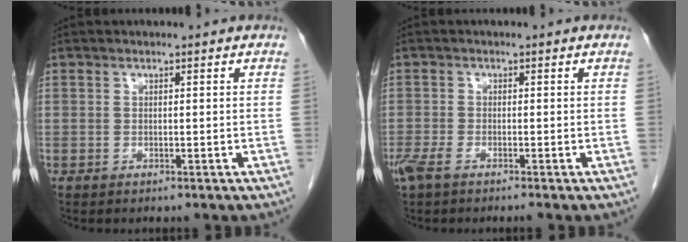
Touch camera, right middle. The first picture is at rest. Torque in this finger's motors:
{"motor_torque": [0.66, -0.23, 0.15, 0.06]}